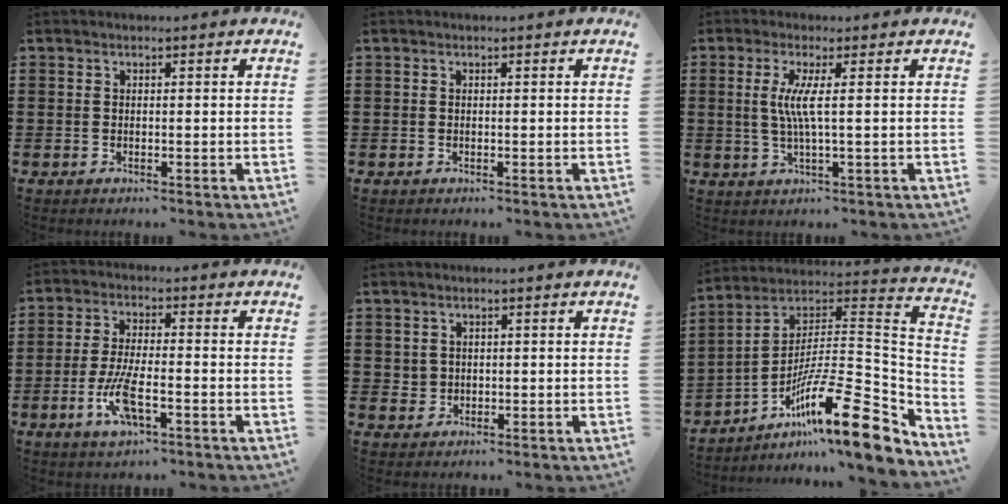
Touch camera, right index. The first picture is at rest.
{"total": 0.0}
{"total": 4.7, "force": [0.5, -0.2, 4.7], "torque": [-0.099, -0.011, 0.003]}
{"total": 7.0, "force": [-2.9, 2.1, 6.0], "torque": [-0.139, -0.015, -0.055]}
{"total": 1.5, "force": [0.5, 1.4, 0.2], "torque": [-0.010, 0.008, 0.009]}
{"total": 17.1, "force": [-9.6, 3.7, 13.7], "torque": [-0.216, -0.002, -0.173]}